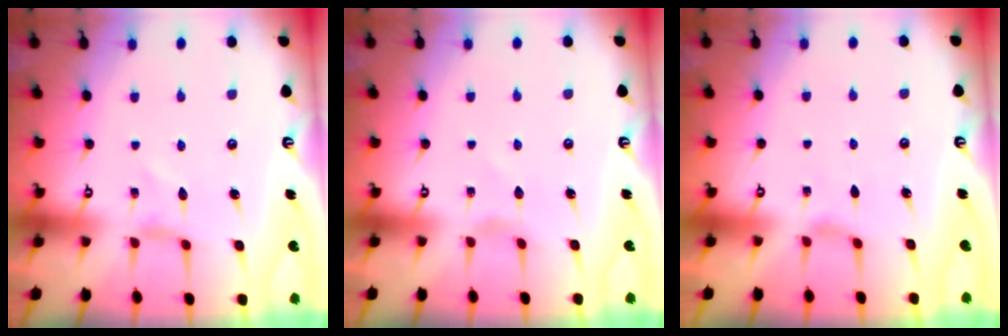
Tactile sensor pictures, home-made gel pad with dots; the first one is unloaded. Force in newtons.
{"total": 0.8, "press": 0.8, "slide": 0.1}
{"total": 0.0}